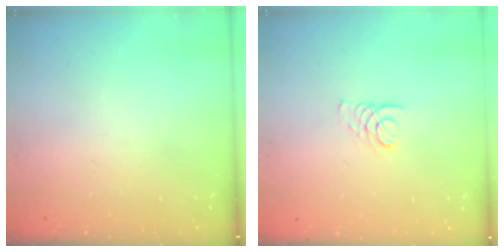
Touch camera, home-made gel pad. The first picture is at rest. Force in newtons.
{"total": 1.9, "press": 1.9, "slide": 0.2}